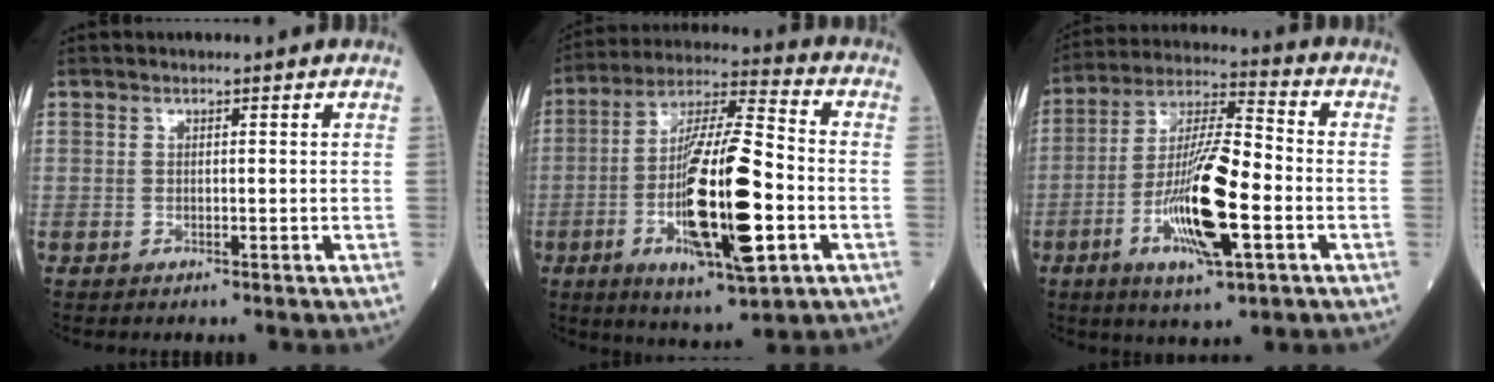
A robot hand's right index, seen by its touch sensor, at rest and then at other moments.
{"total": 19.4, "force": [-4.8, 3.3, 18.5], "torque": [-0.353, -0.008, -0.078]}
{"total": 15.6, "force": [-4.6, 2.9, 14.6], "torque": [-0.285, -0.006, -0.081]}